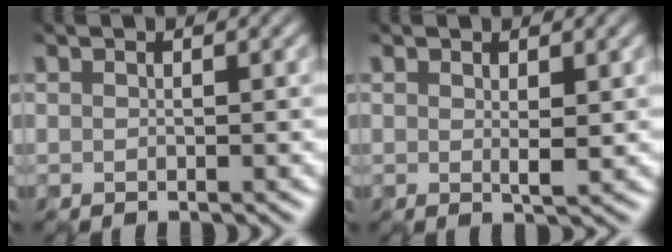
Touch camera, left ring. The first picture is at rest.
{"total": 1.1, "force": [0.4, 0.1, 1.0], "torque": [-0.017, -0.003, 0.008]}